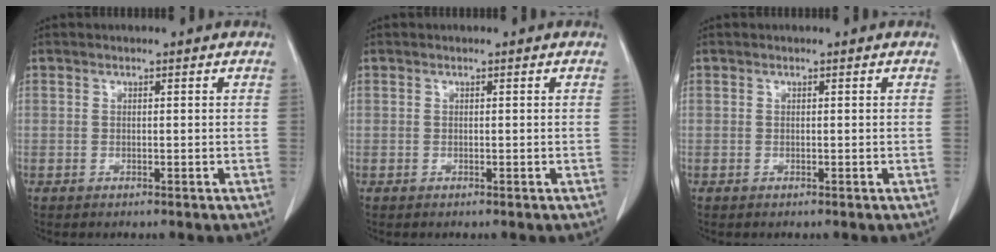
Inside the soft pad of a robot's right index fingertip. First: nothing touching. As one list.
[{"total": 0.0}, {"total": 0.0}]